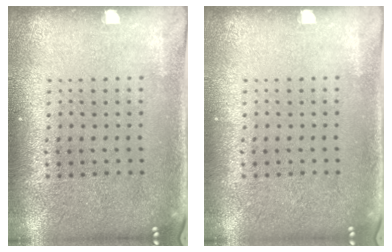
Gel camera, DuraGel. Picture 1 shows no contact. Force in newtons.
{"total": 0.0}